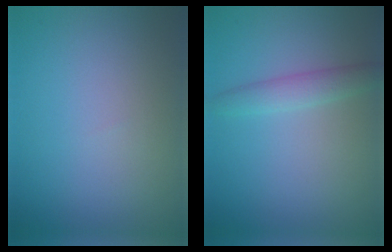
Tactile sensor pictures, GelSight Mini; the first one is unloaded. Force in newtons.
{"total": 2.0, "press": 2.0, "slide": 0.0}